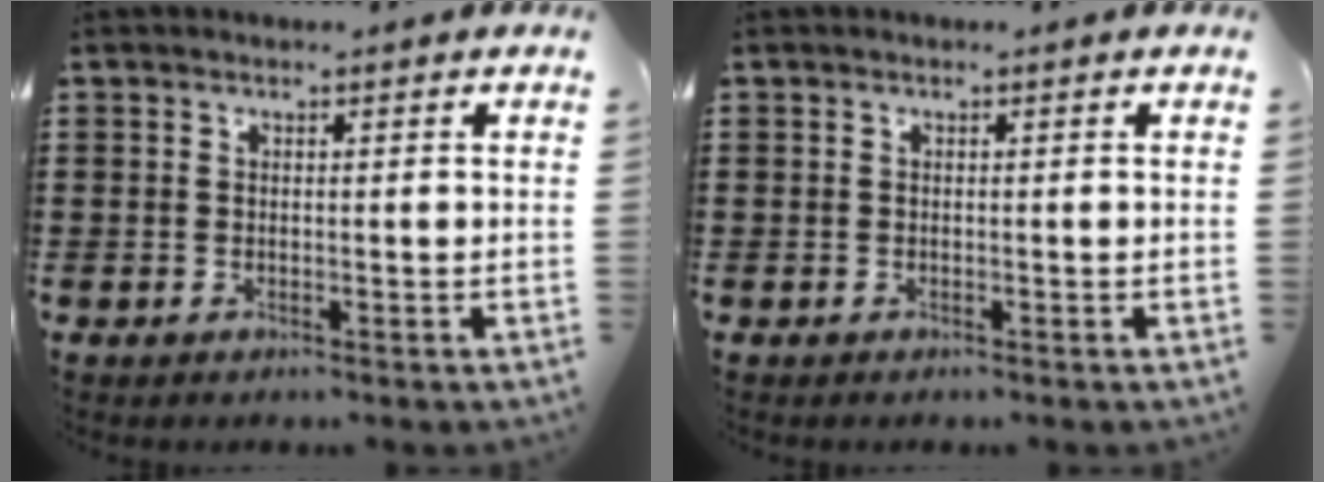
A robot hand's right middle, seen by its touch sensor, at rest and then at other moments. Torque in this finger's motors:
{"motor_torque": [-0.96, 1.09, -0.02, -0.01]}